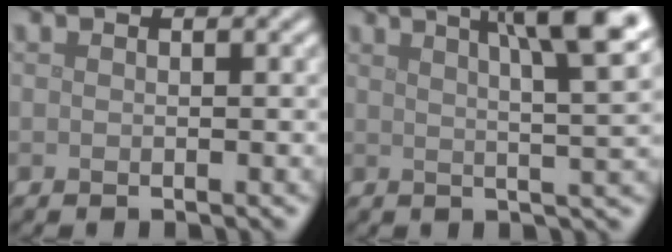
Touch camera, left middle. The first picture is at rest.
{"total": 10.1, "force": [4.7, 2.7, 8.5], "torque": [-0.077, 0.038, 0.052]}